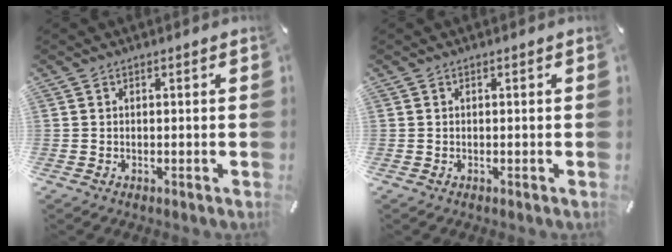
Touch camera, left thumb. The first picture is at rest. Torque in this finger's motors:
{"motor_torque": [-0.05, 0.07, 0.01, 0.01, 0.00]}